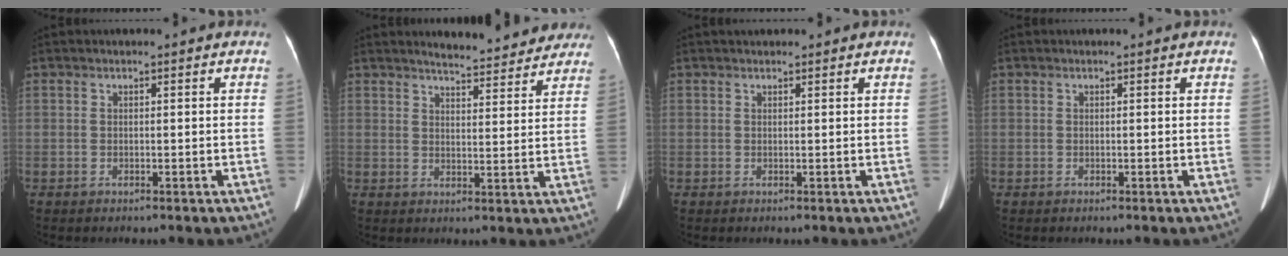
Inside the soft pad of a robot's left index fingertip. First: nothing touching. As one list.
[{"total": 11.0, "force": [10.3, 2.0, 3.3], "torque": [-0.027, -0.004, 0.117]}, {"total": 1.4, "force": [1.2, 0.6, 0.4], "torque": [-0.008, 0.021, 0.018]}, {"total": 0.0}]